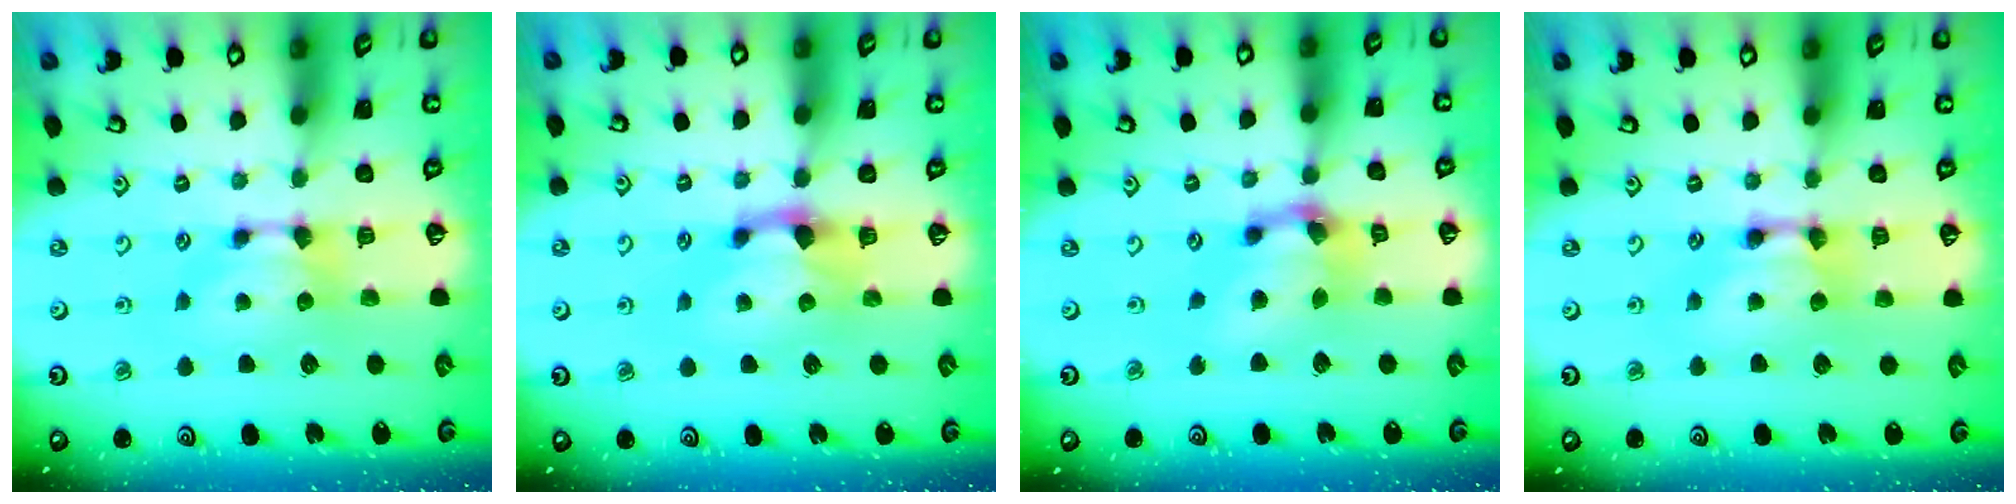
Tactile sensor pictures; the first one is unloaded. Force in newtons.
{"total": 1.6, "press": 0.6, "slide": 1.5}
{"total": 5.3, "press": 4.9, "slide": 2.0}
{"total": 2.5, "press": 2.5, "slide": 0.1}